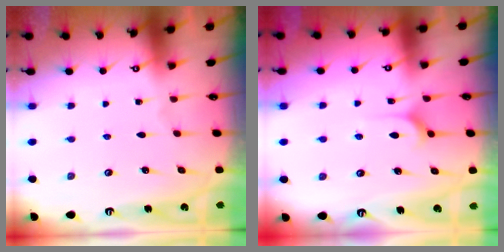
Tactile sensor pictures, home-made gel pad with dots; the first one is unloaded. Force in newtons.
{"total": 5.3, "press": 5.2, "slide": 0.7}